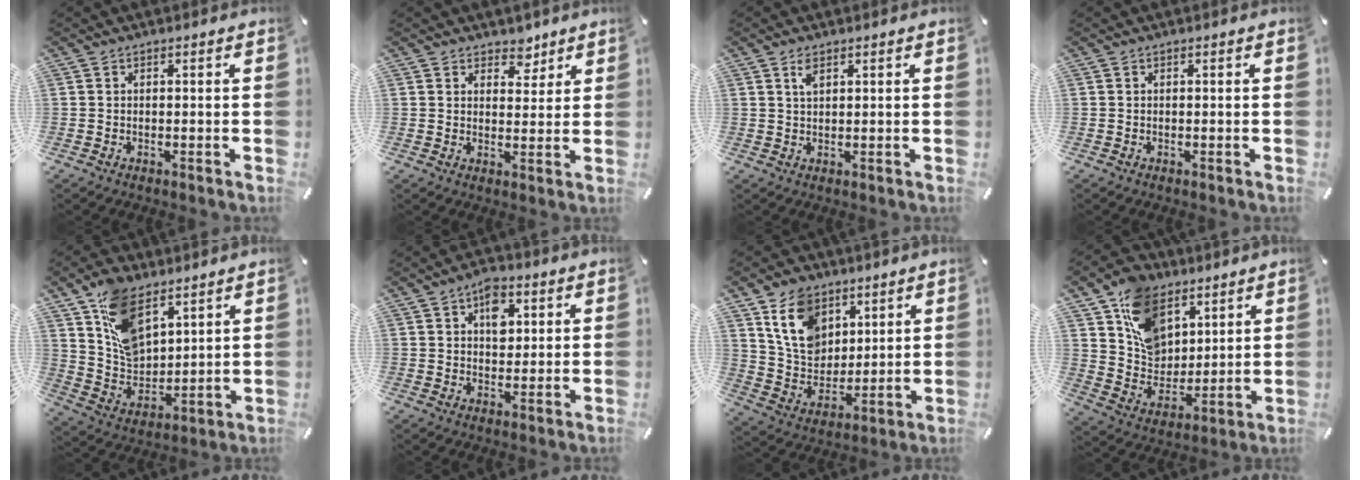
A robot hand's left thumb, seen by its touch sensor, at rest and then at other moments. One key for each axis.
{"total": 5.1, "fx": 3.7, "fy": 3.4, "fz": 1.0, "tx": 0.005, "ty": -0.022, "tz": 0.060}
{"total": 2.4, "fx": 1.4, "fy": 1.0, "fz": 1.7, "tx": -0.038, "ty": 0.001, "tz": 0.025}
{"total": 0.0}
{"total": 13.6, "fx": 7.7, "fy": 8.4, "fz": 7.5, "tx": -0.143, "ty": -0.033, "tz": 0.152}
{"total": 6.8, "fx": 2.5, "fy": 4.7, "fz": 4.2, "tx": -0.042, "ty": -0.006, "tz": 0.037}
{"total": 13.0, "fx": 7.0, "fy": 9.7, "fz": 5.0, "tx": -0.115, "ty": -0.029, "tz": 0.140}
{"total": 13.7, "fx": 7.7, "fy": 10.1, "fz": 5.2, "tx": -0.108, "ty": -0.039, "tz": 0.155}